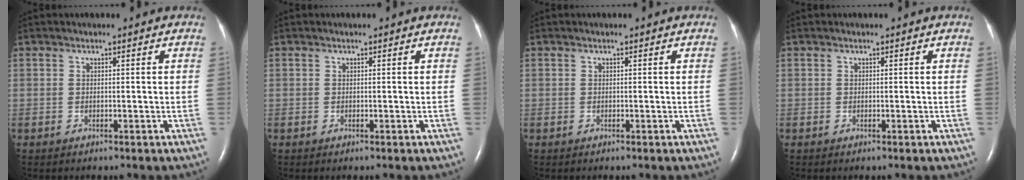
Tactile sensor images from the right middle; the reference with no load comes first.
{"total": 0.0}
{"total": 0.0}
{"total": 0.0}